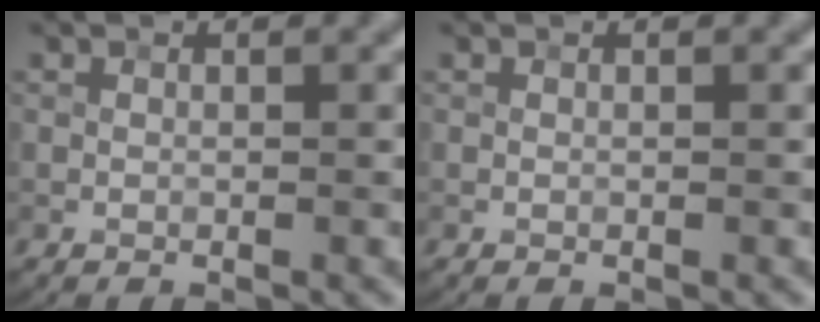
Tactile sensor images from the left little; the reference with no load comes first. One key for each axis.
{"total": 0.0}